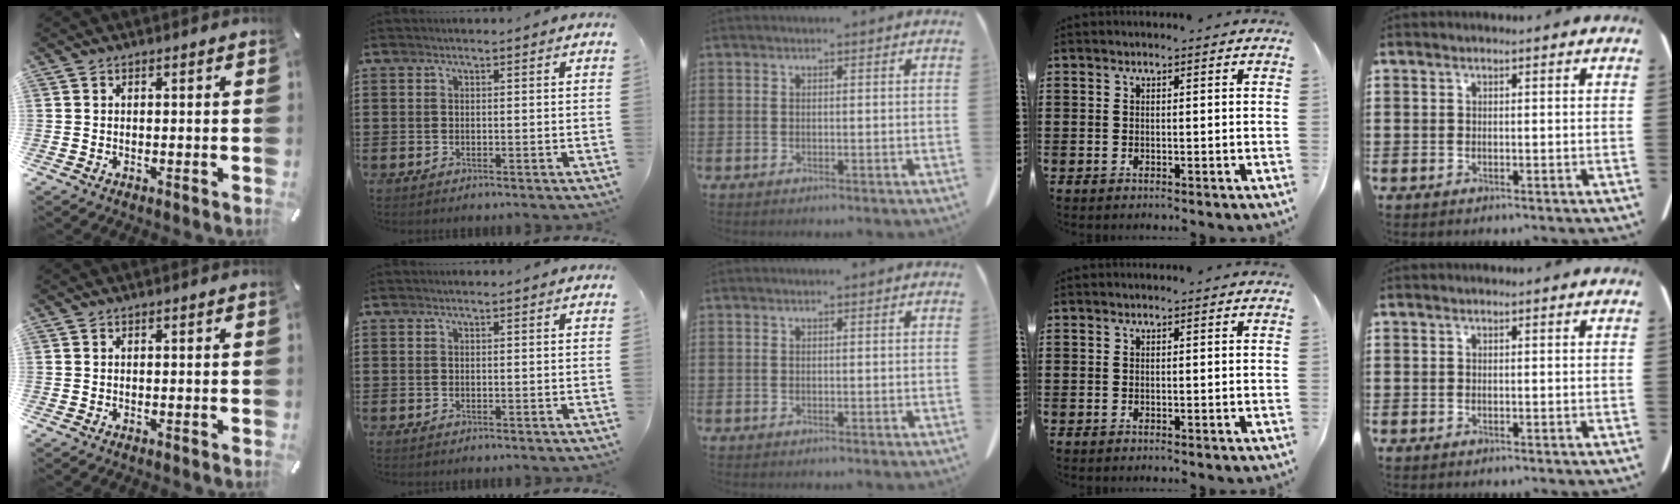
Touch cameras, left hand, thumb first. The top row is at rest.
{}